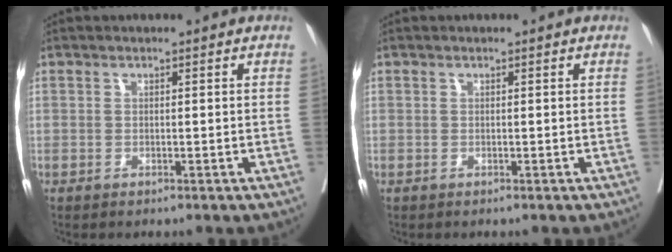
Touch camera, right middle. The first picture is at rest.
{"total": 0.0}